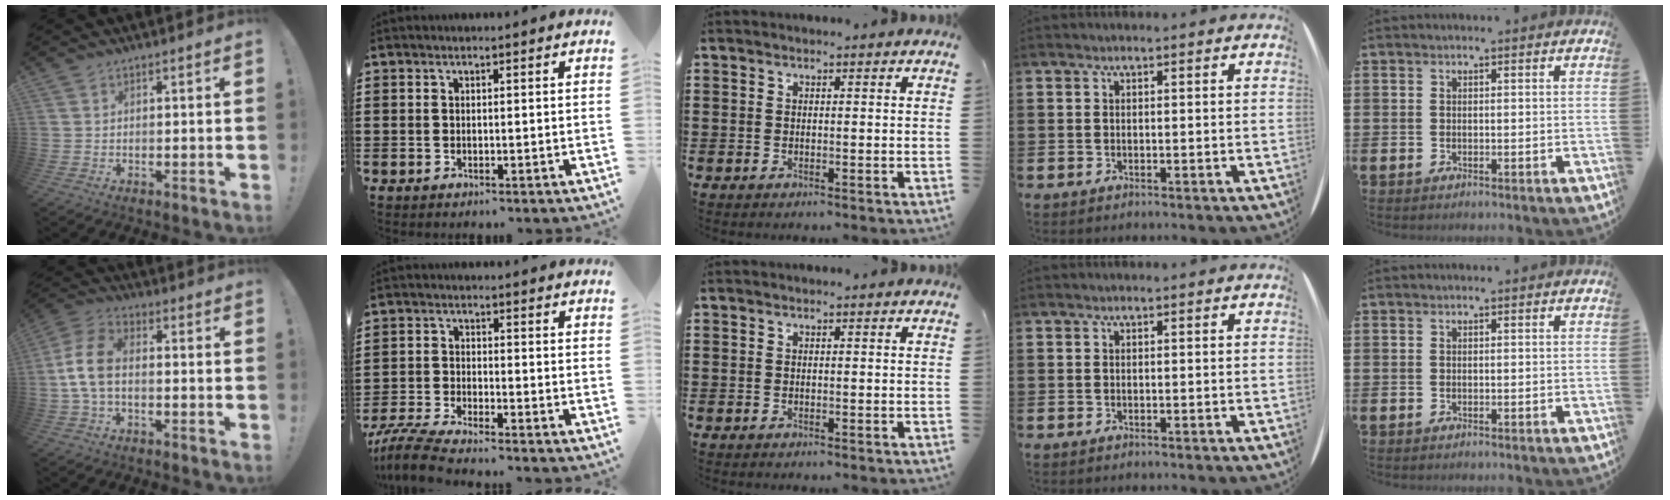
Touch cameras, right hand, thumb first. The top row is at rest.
{"thumb": {"total": 9.5, "force": [-0.8, 5.4, 7.7], "torque": [-0.171, 0.010, -0.008]}, "index": {"total": 5.0, "force": [-4.7, -0.2, 1.7], "torque": [-0.056, -0.018, -0.098]}}